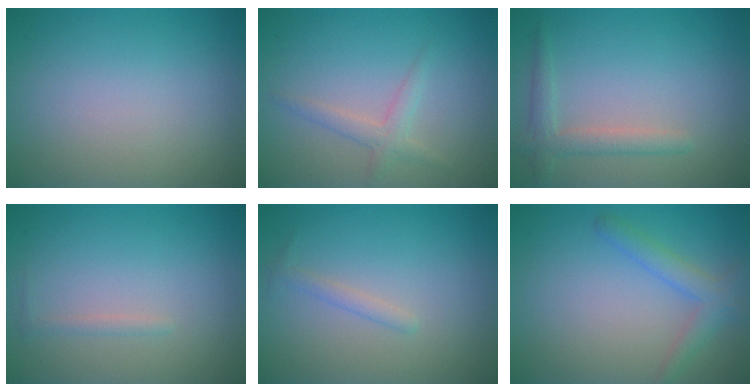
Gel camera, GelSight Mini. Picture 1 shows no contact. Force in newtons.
{"total": 1.8, "press": 1.8, "slide": 0.0}
{"total": 2.3, "press": 2.3, "slide": 0.2}
{"total": 0.7, "press": 0.7, "slide": 0.0}
{"total": 1.0, "press": 1.0, "slide": 0.0}
{"total": 2.5, "press": 2.5, "slide": 0.2}